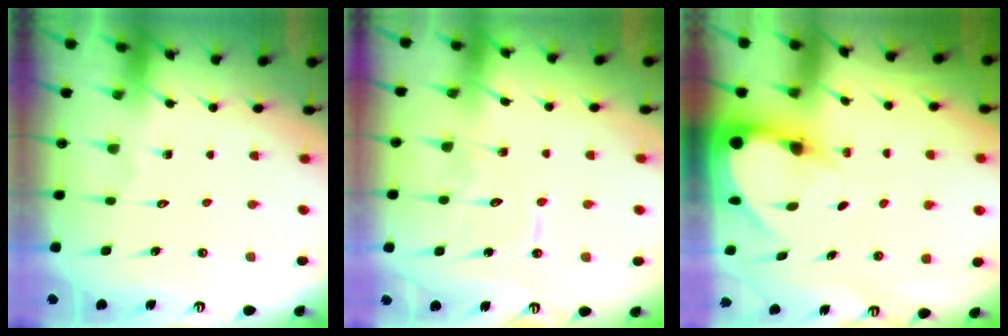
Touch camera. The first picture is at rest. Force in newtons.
{"total": 6.7, "press": 6.7, "slide": 0.5}
{"total": 4.5, "press": 4.5, "slide": 0.6}